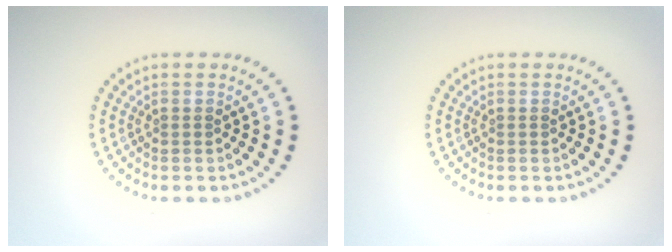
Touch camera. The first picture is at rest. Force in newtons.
{"total": 0.0}